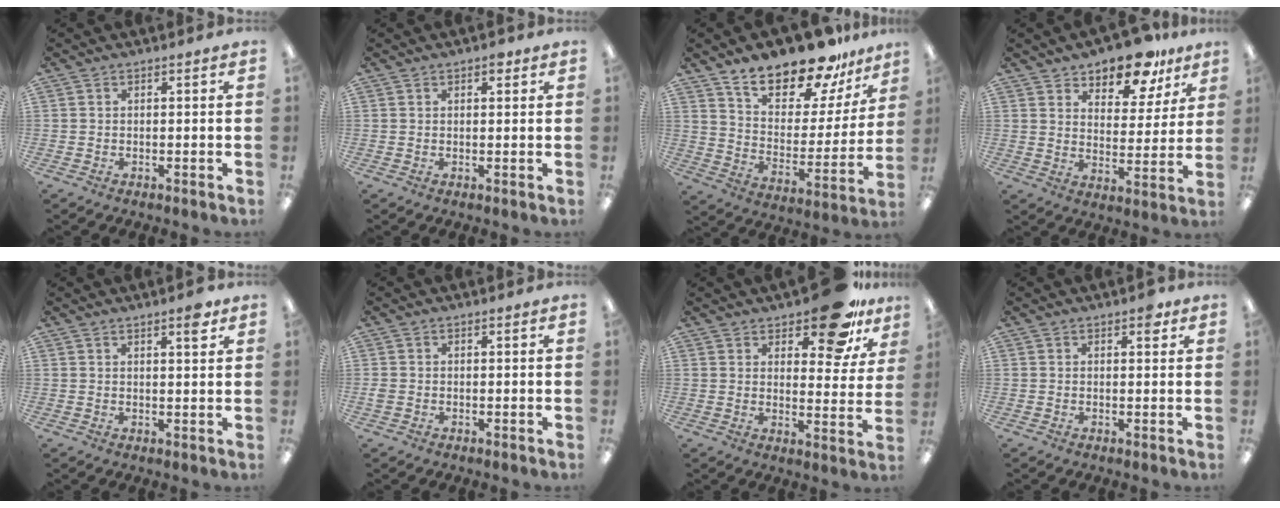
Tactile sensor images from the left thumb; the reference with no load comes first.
{"total": 1.9, "force": [1.2, 1.0, 1.1], "torque": [-0.007, -0.002, 0.017]}
{"total": 18.9, "force": [16.2, 6.4, 7.3], "torque": [-0.122, -0.122, 0.282]}
{"total": 13.2, "force": [11.0, 5.4, 4.8], "torque": [-0.072, -0.076, 0.198]}
{"total": 3.6, "force": [2.5, 0.7, 2.5], "torque": [-0.031, -0.009, 0.038]}
{"total": 1.4, "force": [-0.4, 1.2, 0.8], "torque": [-0.012, 0.004, -0.007]}
{"total": 14.4, "force": [10.4, 5.6, 8.2], "torque": [-0.107, -0.058, 0.175]}
{"total": 2.8, "force": [1.5, 1.4, 1.9], "torque": [-0.015, -0.003, 0.020]}